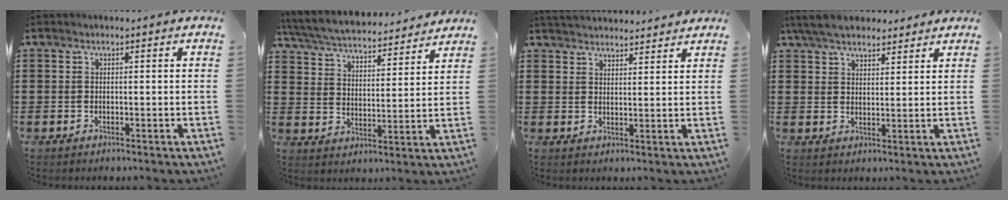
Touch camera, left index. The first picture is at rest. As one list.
[{"total": 4.9, "force": [4.8, 0.4, 0.9], "torque": [-0.044, -0.034, 0.079]}, {"total": 2.9, "force": [2.9, 0.2, -0.2], "torque": [-0.006, -0.008, 0.056]}, {"total": 5.5, "force": [4.8, 2.0, 1.5], "torque": [-0.045, -0.004, 0.092]}]